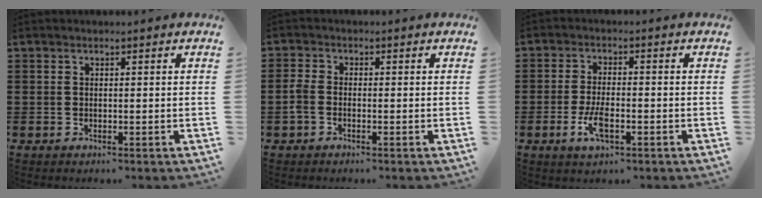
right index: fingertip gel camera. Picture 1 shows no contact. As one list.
[{"total": 1.8, "force": [-0.8, 1.0, 1.3], "torque": [-0.041, -0.005, -0.020]}, {"total": 4.6, "force": [-1.7, 1.7, 3.9], "torque": [-0.086, -0.003, -0.036]}]